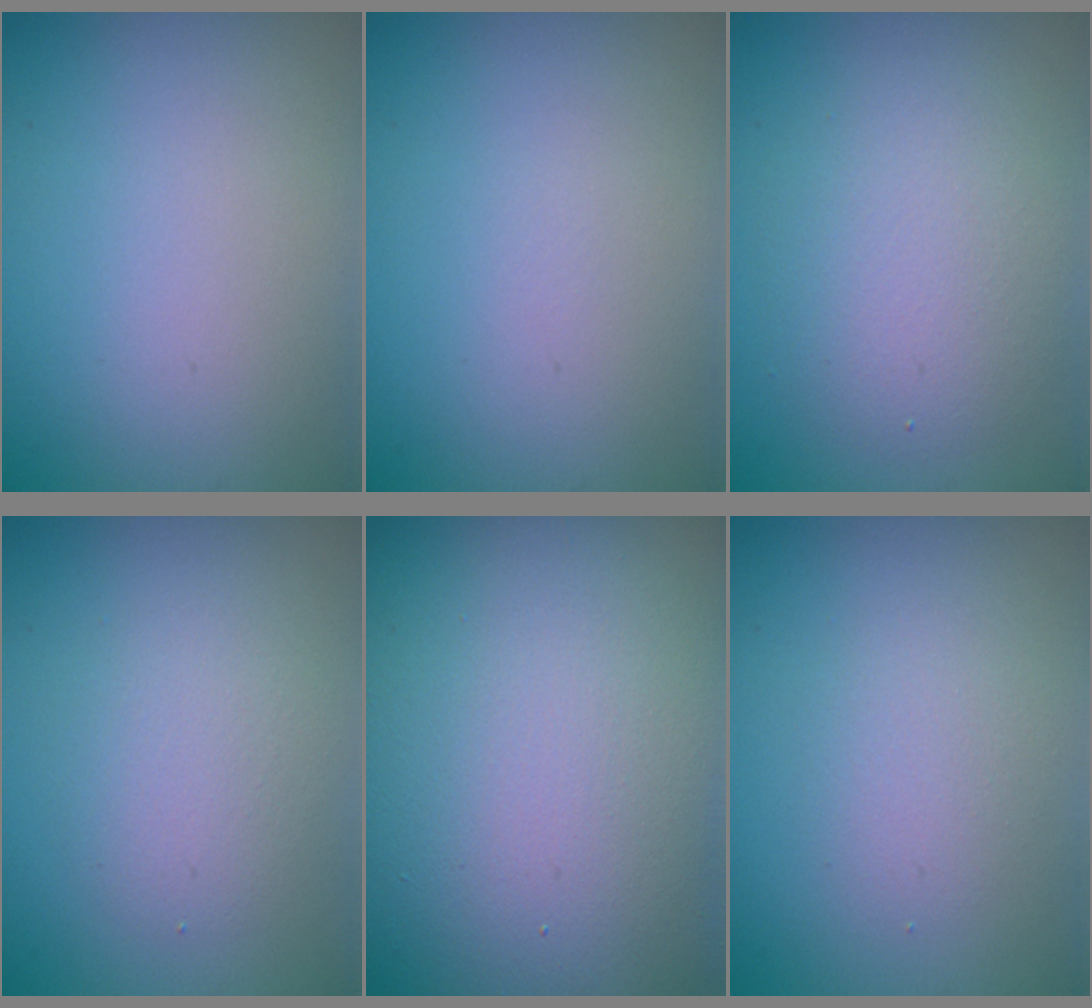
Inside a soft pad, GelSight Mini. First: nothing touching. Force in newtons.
{"total": 0.0}
{"total": 4.2, "press": 4.2, "slide": 0.1}
{"total": 2.7, "press": 2.7, "slide": 0.1}
{"total": 21.1, "press": 21.1, "slide": 1.1}
{"total": 1.9, "press": 1.9, "slide": 0.0}